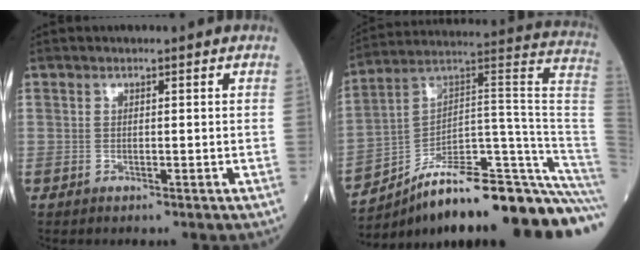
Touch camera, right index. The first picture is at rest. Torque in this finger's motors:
{"motor_torque": [-0.15, -1.70, 0.67, 0.09]}